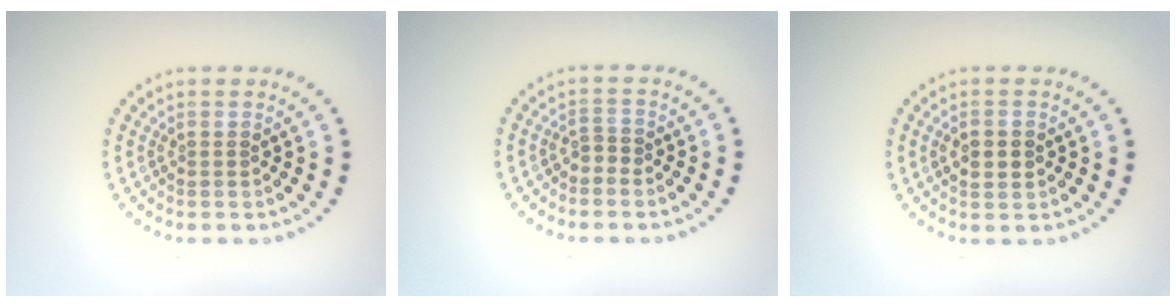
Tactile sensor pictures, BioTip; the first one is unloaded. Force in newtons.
{"total": 0.9, "press": 0.7, "slide": 0.5}
{"total": 2.7, "press": 2.7, "slide": 0.1}